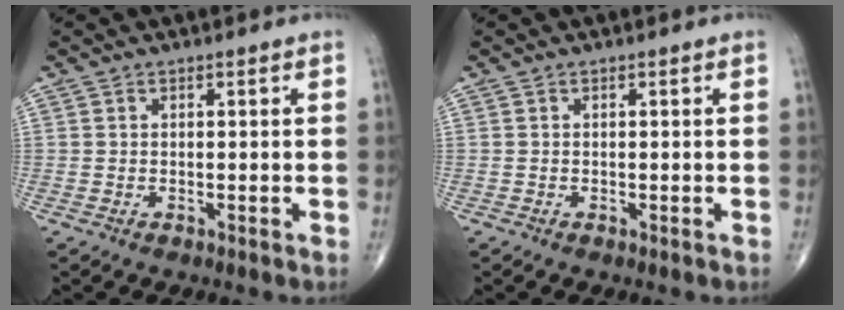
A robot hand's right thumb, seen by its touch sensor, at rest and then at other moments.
{"total": 0.0}